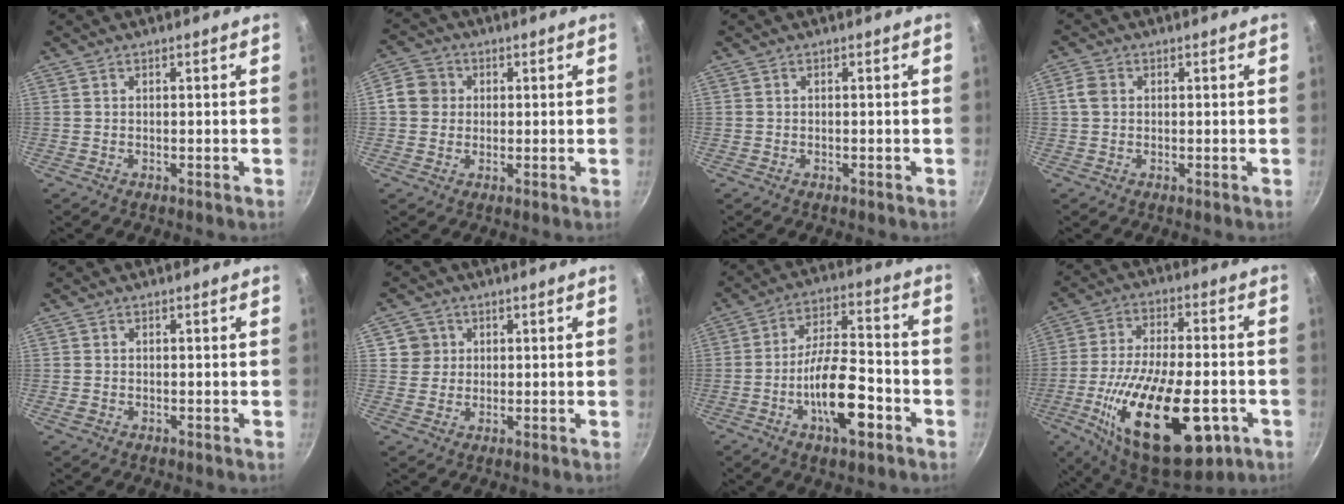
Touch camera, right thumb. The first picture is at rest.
{"total": 5.6, "force": [0.7, 5.2, 2.1], "torque": [-0.008, 0.005, -0.003]}
{"total": 0.0}
{"total": 3.0, "force": [0.4, 2.4, 1.7], "torque": [-0.027, 0.006, 0.003]}
{"total": 1.2, "force": [-0.5, 1.0, 0.5], "torque": [-0.010, 0.000, -0.010]}
{"total": 3.8, "force": [1.0, 3.7, 0.4], "torque": [0.023, 0.008, 0.011]}
{"total": 13.7, "force": [-5.3, 5.3, 11.4], "torque": [-0.182, 0.035, -0.095]}
{"total": 28.0, "force": [-9.4, 12.5, 23.2], "torque": [-0.387, 0.013, -0.142]}